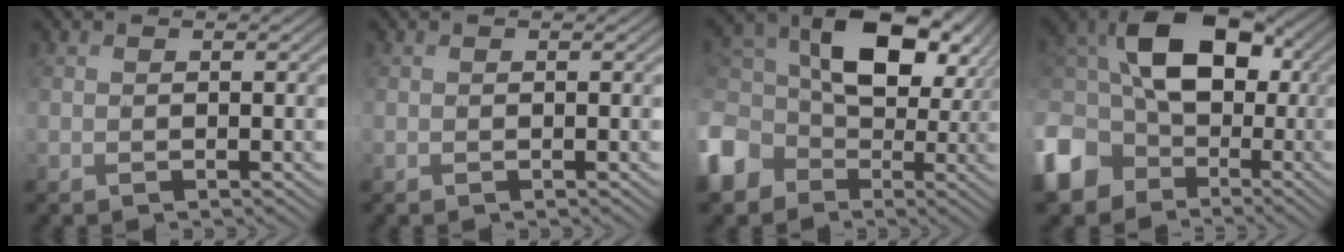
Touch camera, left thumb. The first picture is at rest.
{"total": 0.0}
{"total": 15.7, "force": [-0.3, 12.1, 10.0], "torque": [-0.238, -0.008, -0.012]}
{"total": 16.2, "force": [-3.4, 12.4, 9.9], "torque": [-0.239, -0.012, -0.075]}